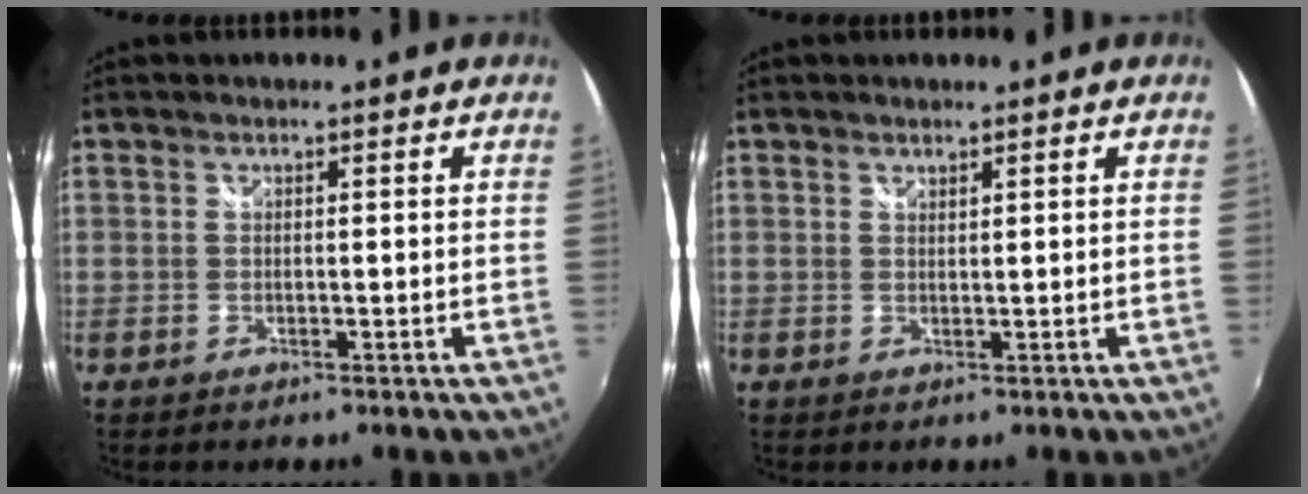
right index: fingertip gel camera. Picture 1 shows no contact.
{"total": 0.7, "force": [0.7, 0.1, 0.1], "torque": [-0.001, 0.001, 0.012]}